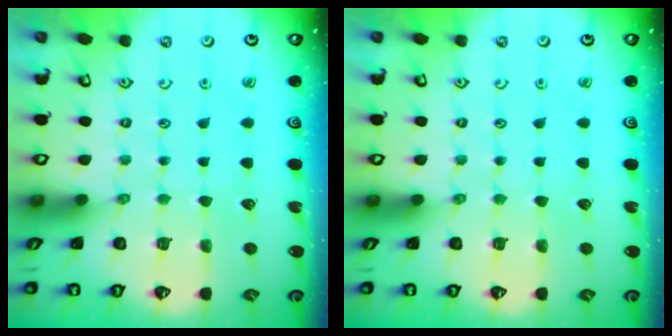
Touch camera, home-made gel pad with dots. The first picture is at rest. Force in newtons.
{"total": 0.0}